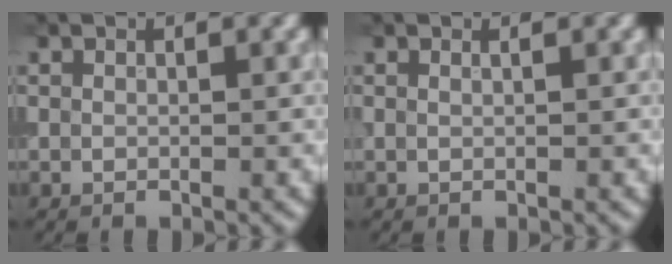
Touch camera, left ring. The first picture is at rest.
{"total": 0.8, "force": [0.5, 0.4, 0.5], "torque": [-0.003, -0.004, -0.002]}